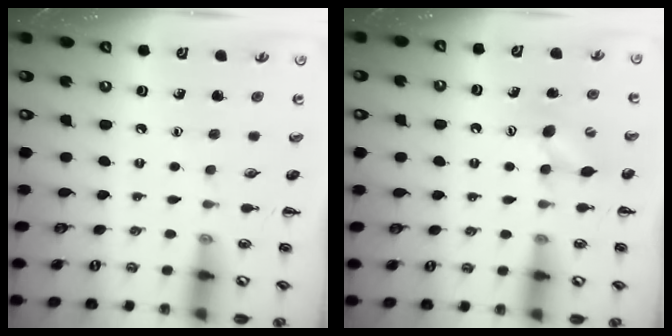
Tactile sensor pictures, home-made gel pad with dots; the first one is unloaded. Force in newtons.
{"total": 6.5, "press": 6.3, "slide": 1.5}